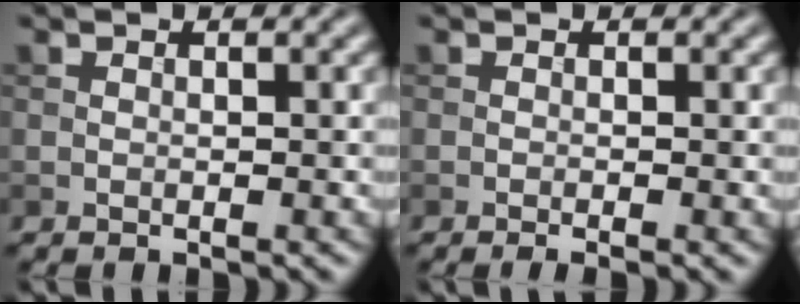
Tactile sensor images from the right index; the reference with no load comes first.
{"total": 1.2, "force": [-0.5, 0.2, 1.0], "torque": [-0.015, -0.005, -0.010]}